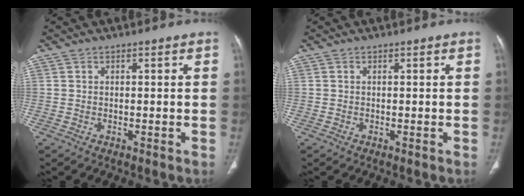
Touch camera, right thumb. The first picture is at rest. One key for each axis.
{"total": 0.0}